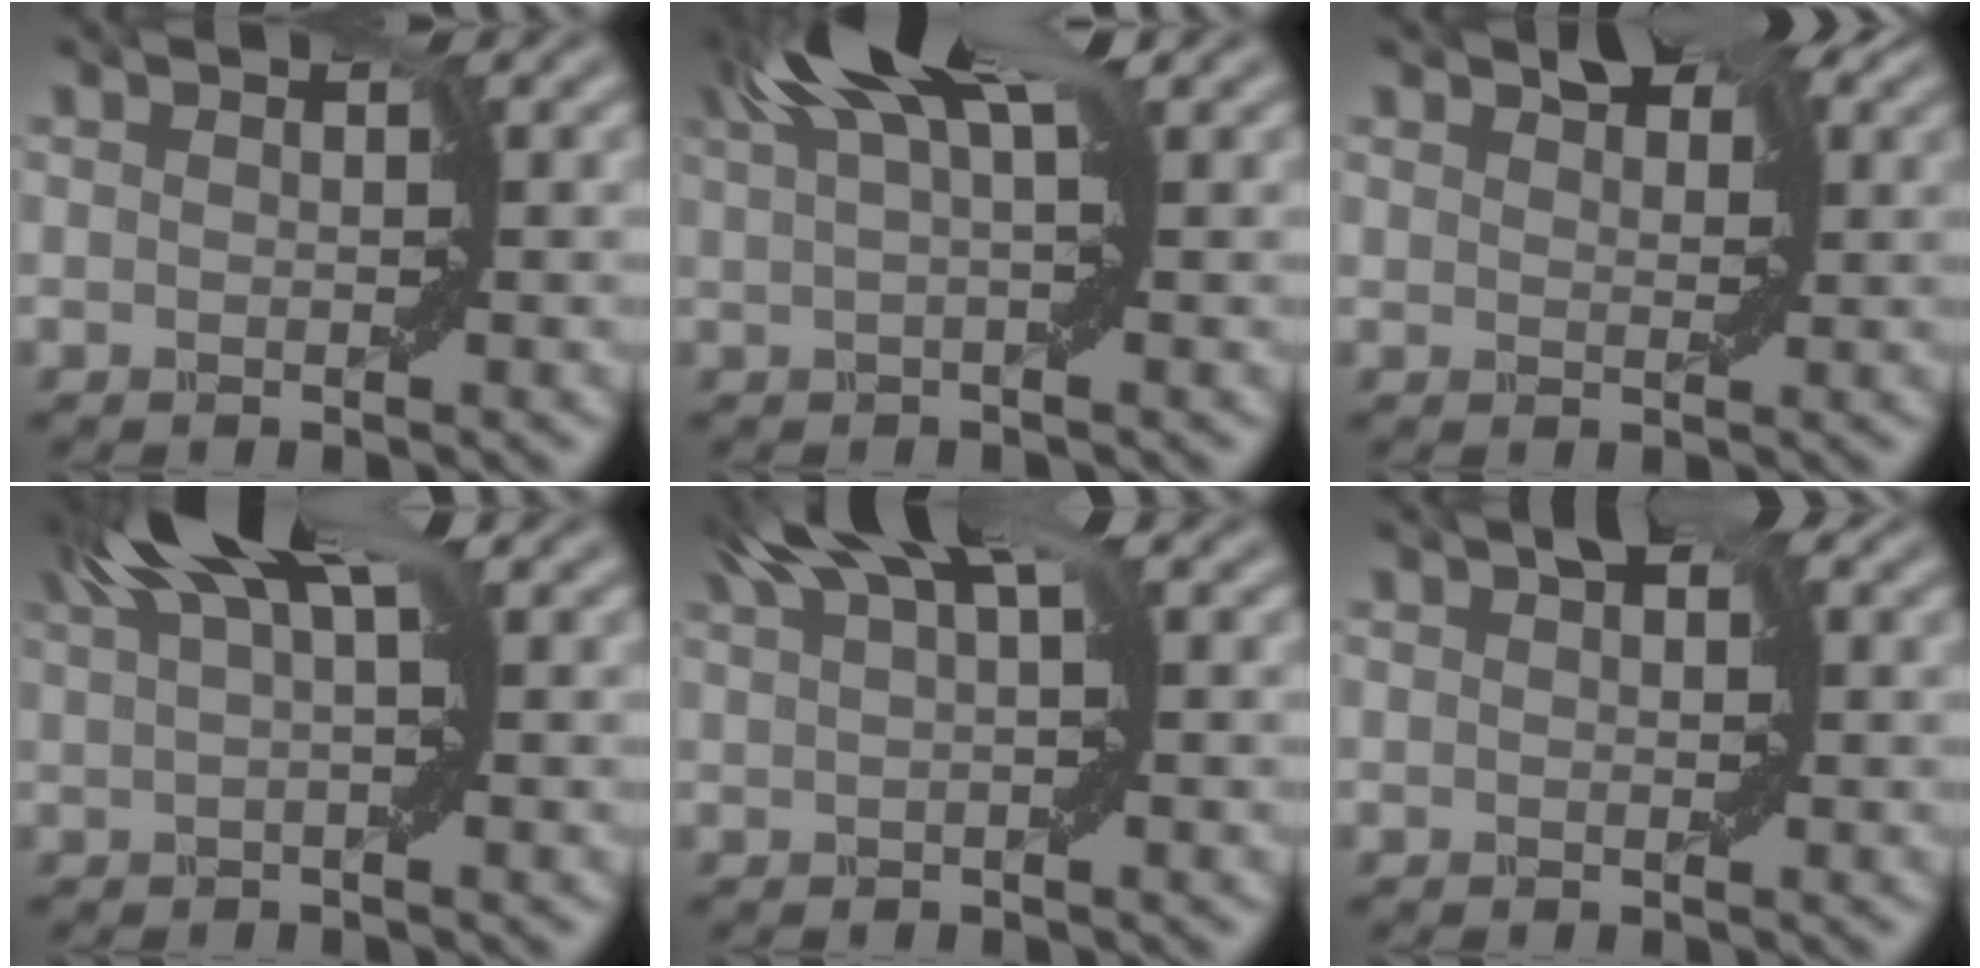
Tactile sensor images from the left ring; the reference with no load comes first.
{"total": 7.5, "force": [3.5, 1.6, 6.5], "torque": [-0.108, 0.020, 0.054]}
{"total": 3.4, "force": [2.1, 1.9, 2.0], "torque": [-0.026, 0.003, 0.027]}
{"total": 6.7, "force": [3.0, 1.4, 5.8], "torque": [-0.095, 0.019, 0.044]}
{"total": 4.9, "force": [2.6, 1.0, 4.0], "torque": [-0.065, 0.015, 0.039]}
{"total": 2.4, "force": [0.9, 1.2, 1.9], "torque": [-0.019, 0.011, 0.005]}